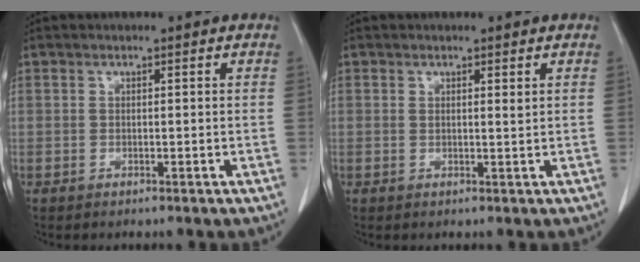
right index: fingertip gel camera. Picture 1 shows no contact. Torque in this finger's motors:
{"motor_torque": [-0.08, 0.08, -0.01, 0.00]}